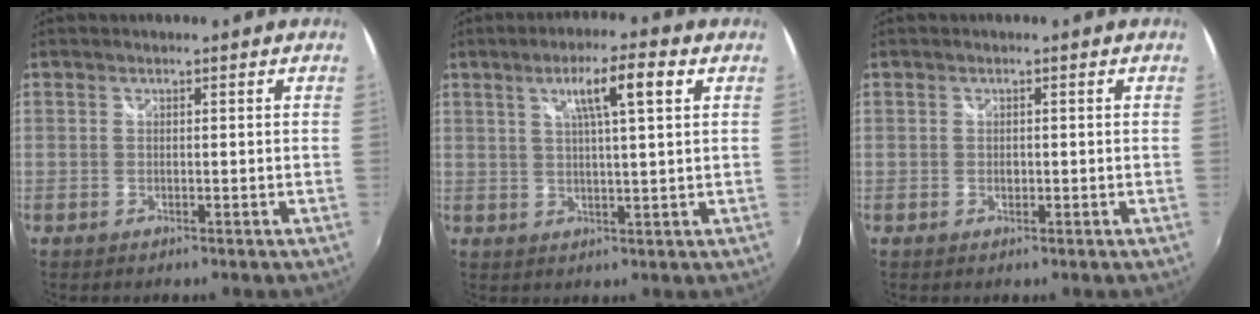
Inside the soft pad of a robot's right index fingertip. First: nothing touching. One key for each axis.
{"total": 7.6, "fx": 3.2, "fy": 0.5, "fz": 6.9, "tx": -0.115, "ty": 0.009, "tz": 0.052}
{"total": 0.8, "fx": -0.1, "fy": 0.7, "fz": 0.5, "tx": -0.009, "ty": 0.001, "tz": -0.001}